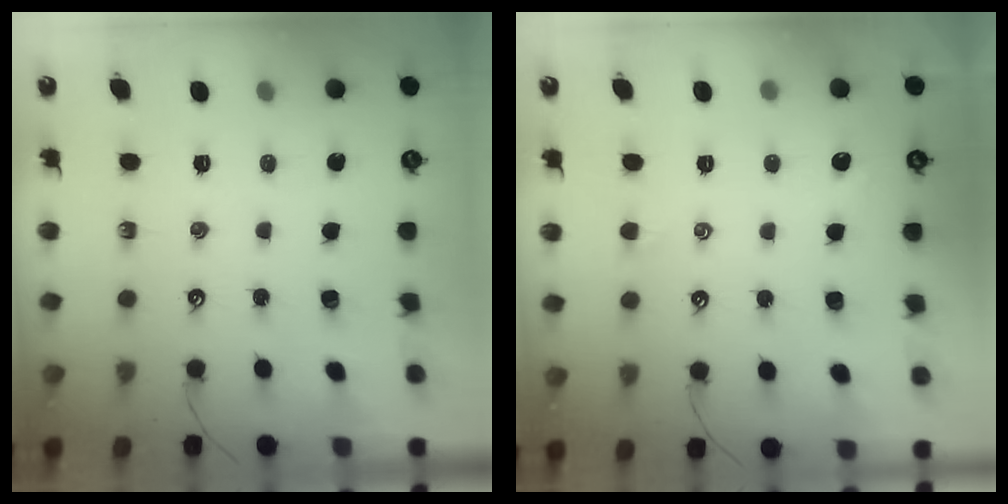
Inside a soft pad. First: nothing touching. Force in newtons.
{"total": 2.2, "press": 2.1, "slide": 0.3}